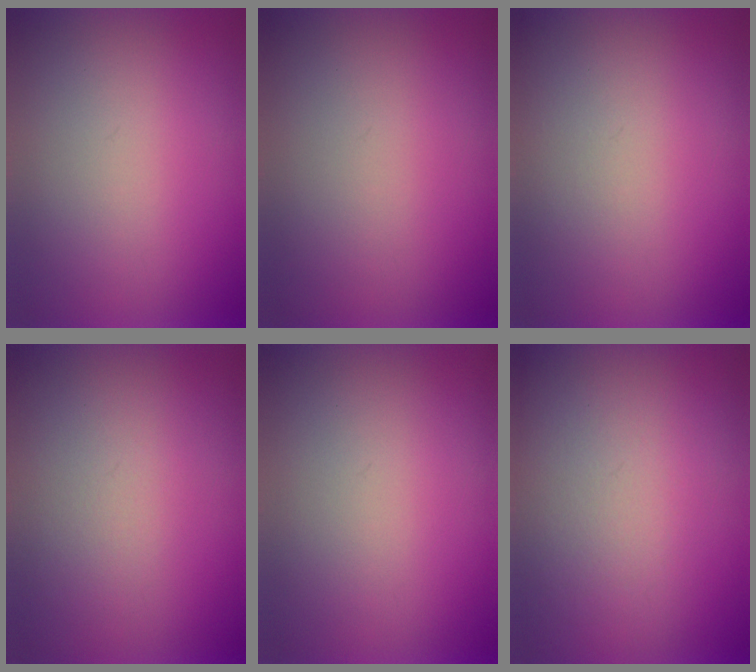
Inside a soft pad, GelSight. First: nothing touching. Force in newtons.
{"total": 0.0}
{"total": 1.3}
{"total": 3.7}
{"total": 0.0}
{"total": 5.0}